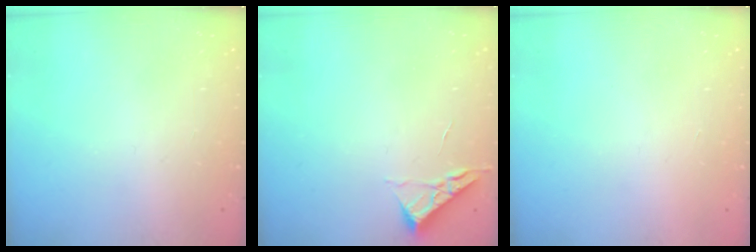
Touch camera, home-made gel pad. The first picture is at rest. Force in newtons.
{"total": 3.5, "press": 3.4, "slide": 0.5}
{"total": 1.5, "press": 1.5, "slide": 0.1}